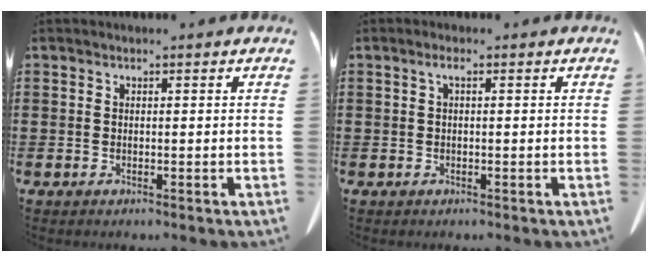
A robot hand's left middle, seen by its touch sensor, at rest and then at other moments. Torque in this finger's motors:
{"motor_torque": [-0.40, 0.39, 0.10, 0.02]}